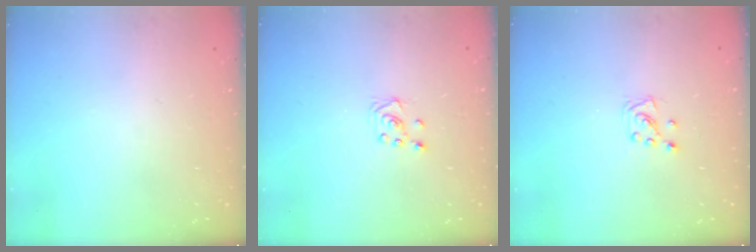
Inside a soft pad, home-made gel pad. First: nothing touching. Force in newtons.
{"total": 3.0, "press": 3.0, "slide": 0.3}
{"total": 4.9, "press": 4.9, "slide": 0.5}